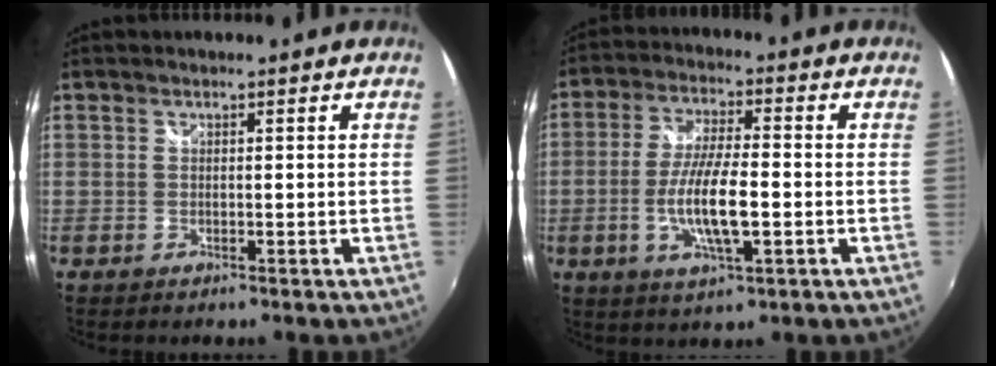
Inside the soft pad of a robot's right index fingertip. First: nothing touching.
{"total": 10.8, "force": [-2.5, 2.4, 10.2], "torque": [-0.200, -0.006, -0.048]}